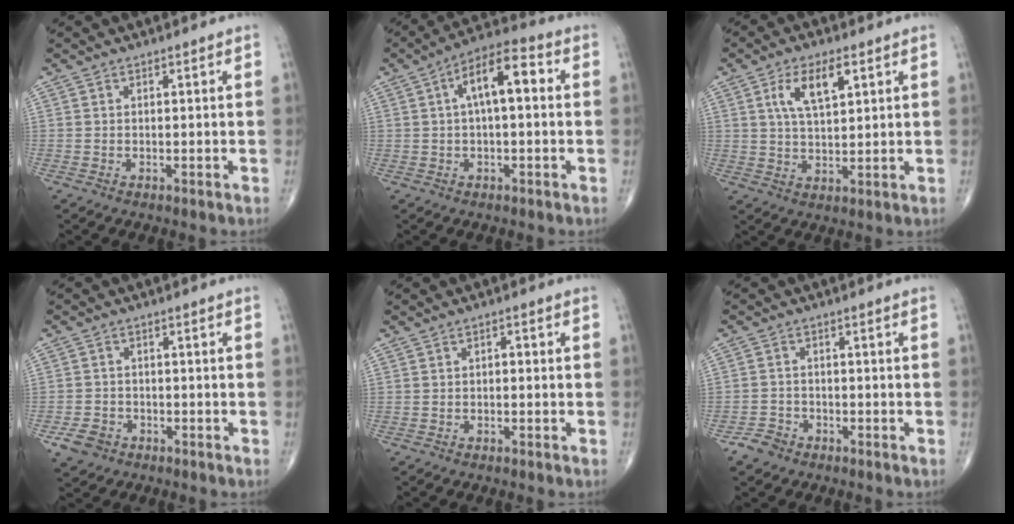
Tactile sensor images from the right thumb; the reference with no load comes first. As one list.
[{"total": 10.1, "force": [1.8, 4.1, 9.1], "torque": [-0.148, 0.034, 0.018]}, {"total": 8.2, "force": [3.3, 3.5, 6.6], "torque": [-0.117, -0.007, 0.061]}, {"total": 4.3, "force": [-2.3, 3.3, 1.5], "torque": [-0.020, 0.012, -0.036]}, {"total": 1.2, "force": [-0.1, 0.7, 0.9], "torque": [-0.008, 0.007, -0.005]}, {"total": 3.1, "force": [-2.2, 2.1, 0.6], "torque": [-0.006, 0.015, -0.040]}]